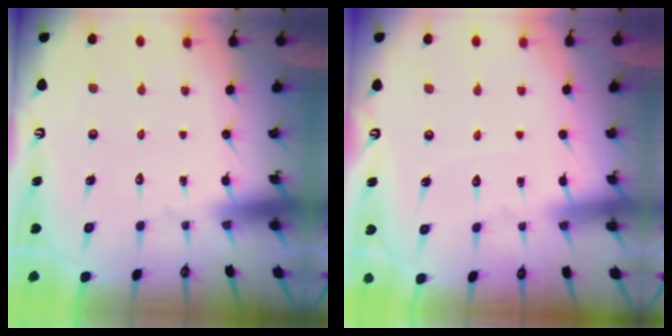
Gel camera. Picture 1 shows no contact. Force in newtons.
{"total": 2.0, "press": 2.0, "slide": 0.3}